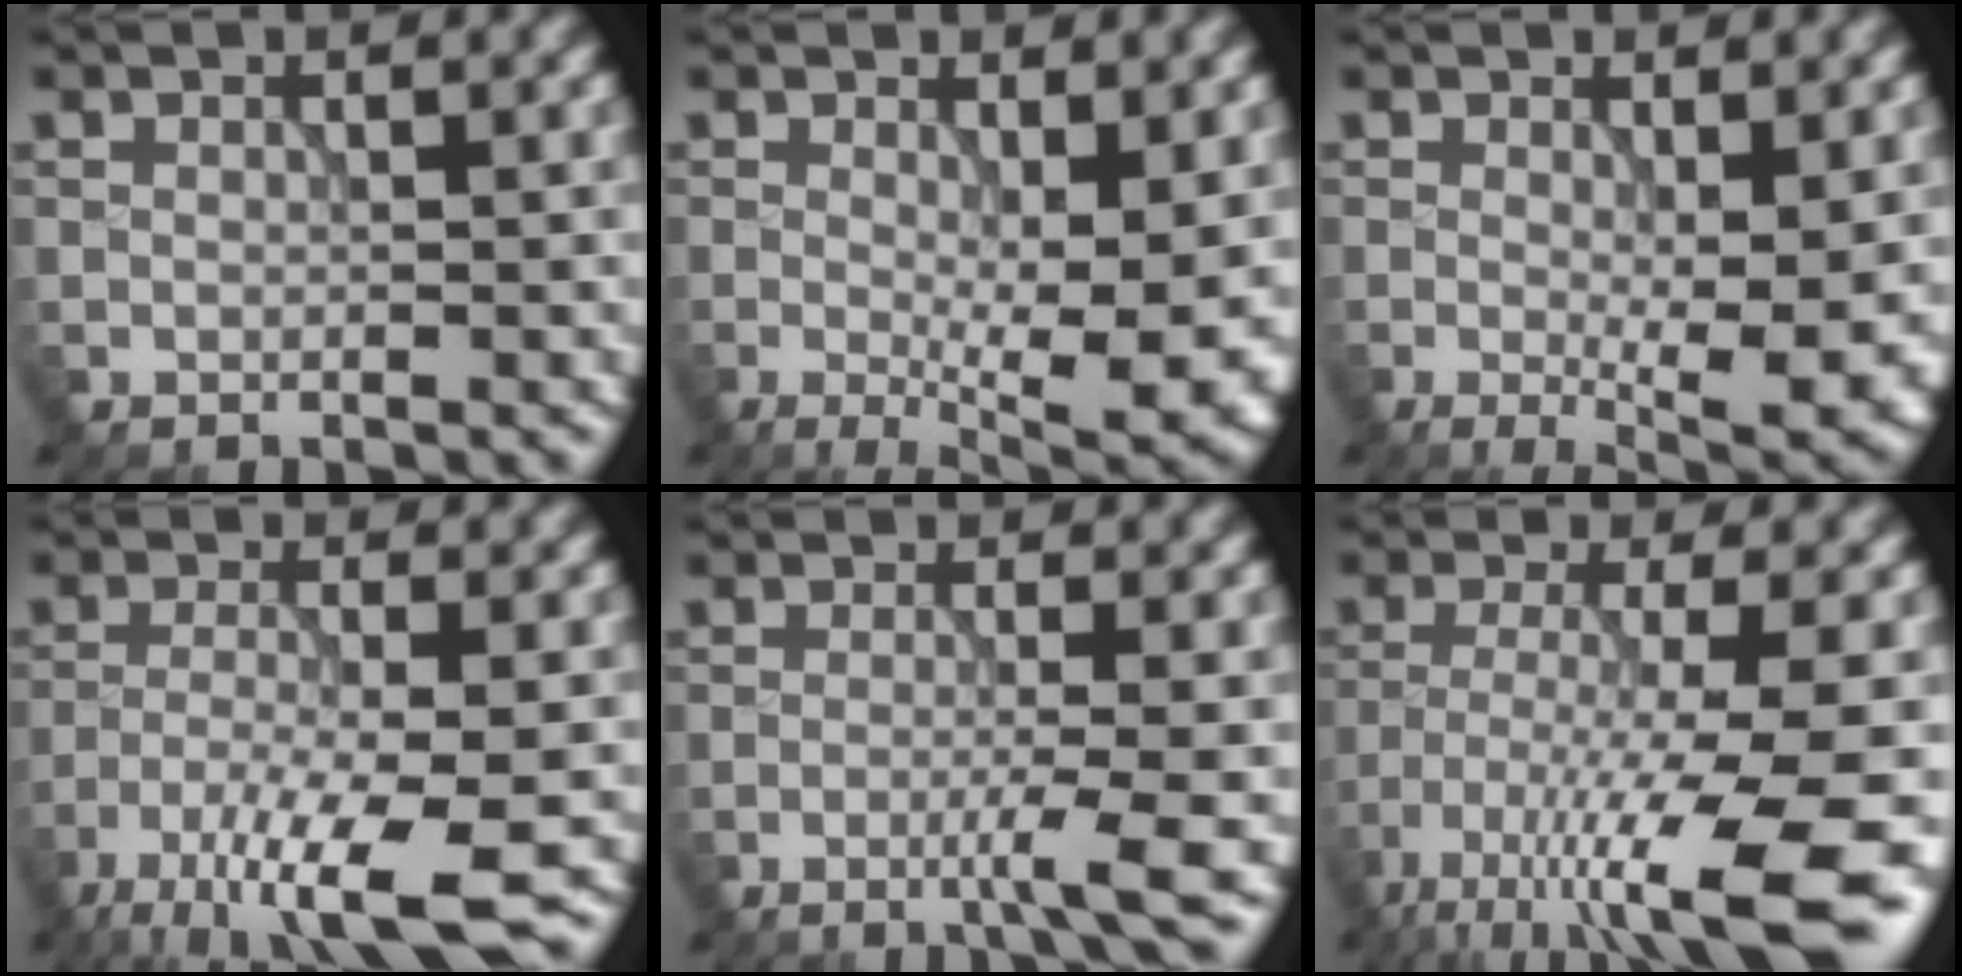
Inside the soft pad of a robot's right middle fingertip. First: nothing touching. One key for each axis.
{"total": 8.0, "fx": -0.6, "fy": 2.9, "fz": 7.4, "tx": -0.118, "ty": -0.021, "tz": -0.002}
{"total": 6.3, "fx": -0.5, "fy": 2.0, "fz": 5.9, "tx": -0.090, "ty": -0.019, "tz": -0.004}
{"total": 8.8, "fx": -5.7, "fy": 1.8, "fz": 6.5, "tx": -0.119, "ty": -0.012, "tz": -0.106}
{"total": 3.0, "fx": -1.1, "fy": 0.2, "fz": 2.8, "tx": -0.045, "ty": 0.002, "tz": -0.032}
{"total": 12.7, "fx": -7.2, "fy": 2.4, "fz": 10.1, "tx": -0.184, "ty": -0.021, "tz": -0.119}